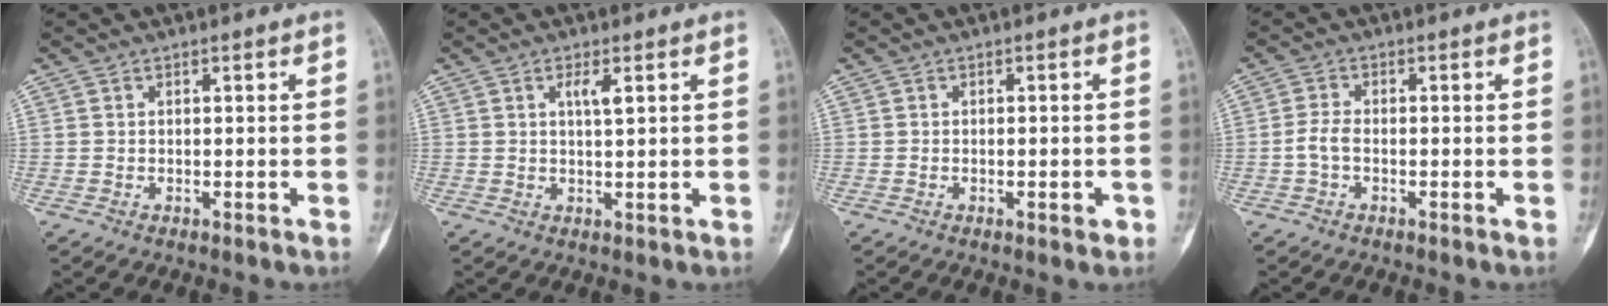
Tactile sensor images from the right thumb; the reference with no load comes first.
{"total": 2.9, "force": [1.1, 0.6, 2.6], "torque": [-0.048, -0.007, 0.020]}
{"total": 2.5, "force": [-1.0, 1.0, 2.0], "torque": [-0.028, 0.006, -0.009]}
{"total": 2.7, "force": [-0.8, 1.4, 2.1], "torque": [-0.048, 0.007, -0.020]}